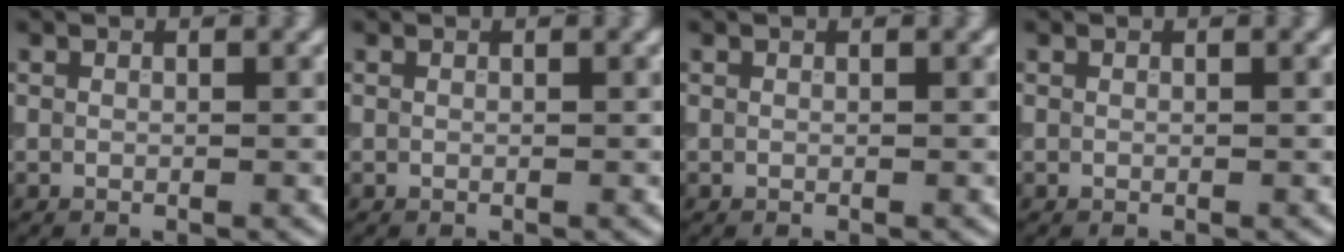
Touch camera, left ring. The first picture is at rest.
{"total": 0.0}
{"total": 0.0}
{"total": 0.0}